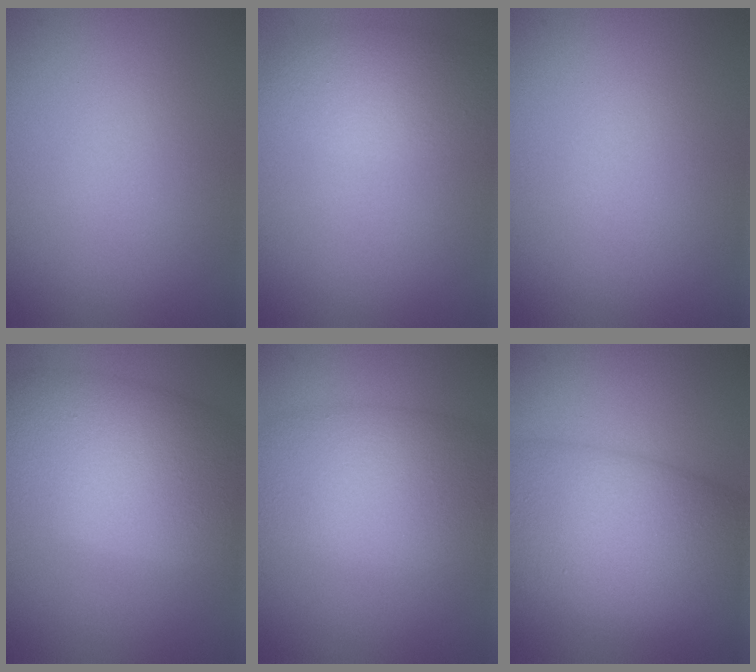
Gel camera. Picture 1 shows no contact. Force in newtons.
{"total": 3.5, "press": 3.5, "slide": 0.3}
{"total": 0.0}
{"total": 10.0, "press": 10.0, "slide": 0.5}
{"total": 7.4, "press": 7.4, "slide": 0.4}
{"total": 10.8, "press": 10.8, "slide": 0.4}